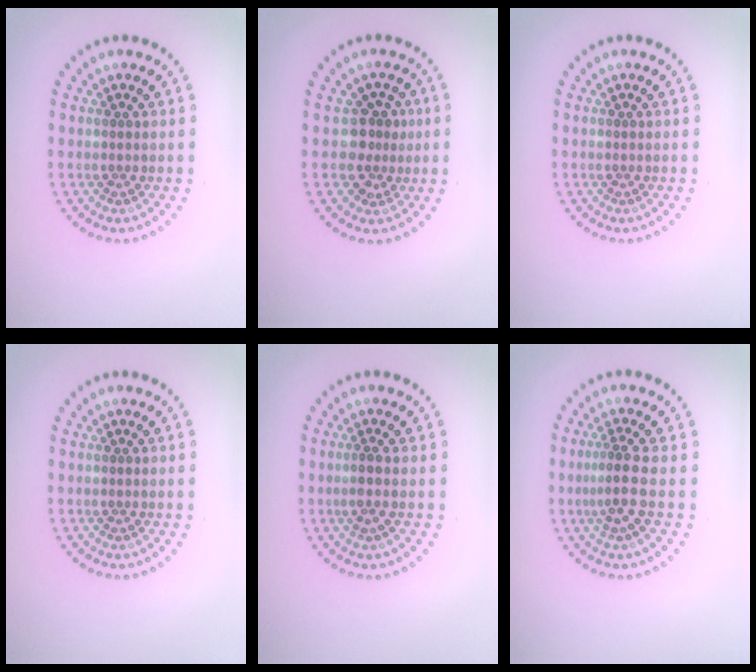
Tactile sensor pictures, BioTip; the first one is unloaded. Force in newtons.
{"total": 2.9, "press": 2.4, "slide": 1.6}
{"total": 0.0}
{"total": 0.0}
{"total": 1.0, "press": 0.7, "slide": 0.6}
{"total": 2.6, "press": 2.0, "slide": 1.8}